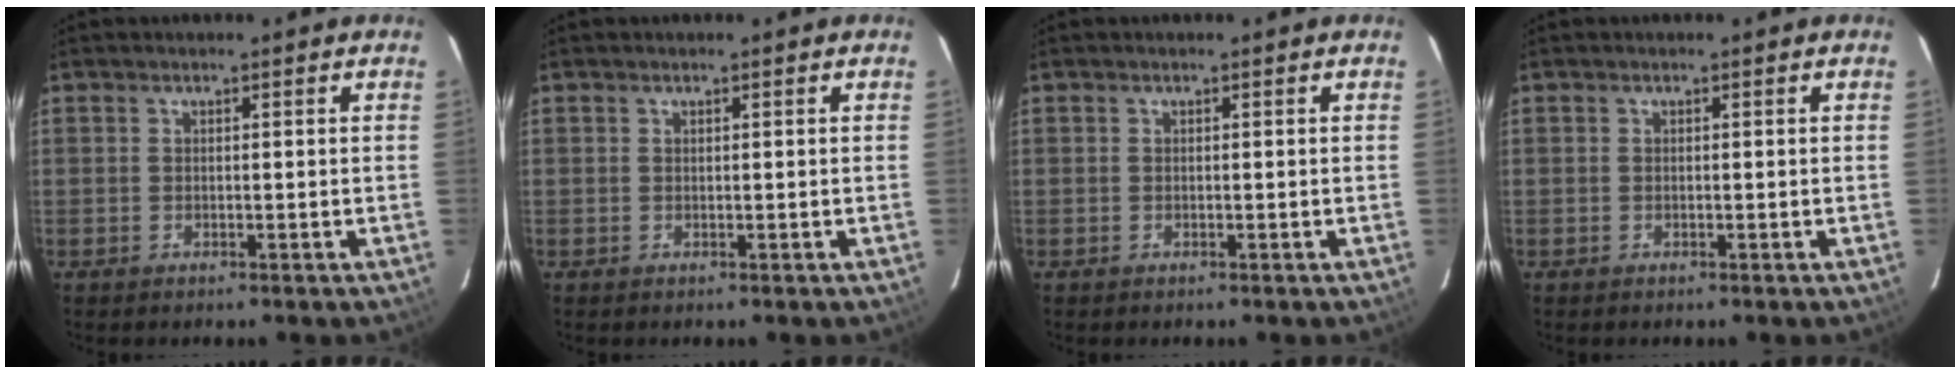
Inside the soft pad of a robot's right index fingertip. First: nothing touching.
{"total": 0.0}
{"total": 0.0}
{"total": 0.0}